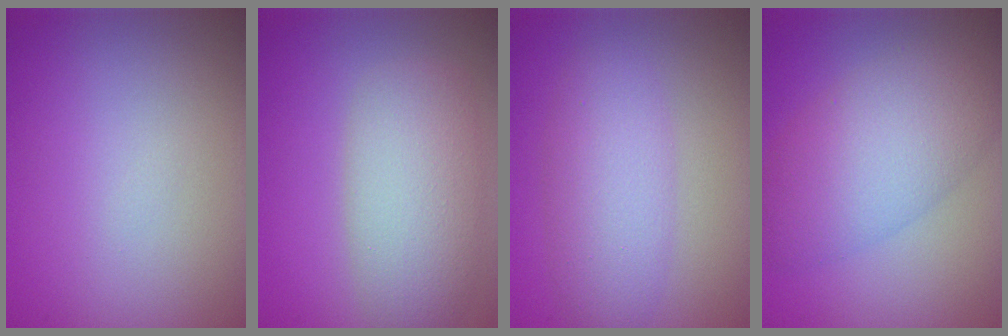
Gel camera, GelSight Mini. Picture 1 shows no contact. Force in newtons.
{"total": 5.1, "press": 5.1, "slide": 0.6}
{"total": 4.3, "press": 4.3, "slide": 0.1}
{"total": 7.4, "press": 7.4, "slide": 0.5}